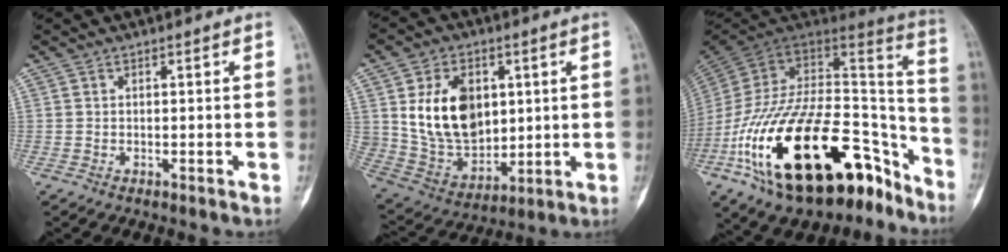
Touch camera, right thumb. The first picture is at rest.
{"total": 17.1, "force": [4.0, 11.9, 11.6], "torque": [-0.165, -0.019, 0.092]}
{"total": 36.0, "force": [-19.2, 17.1, 25.2], "torque": [-0.392, 0.074, -0.307]}